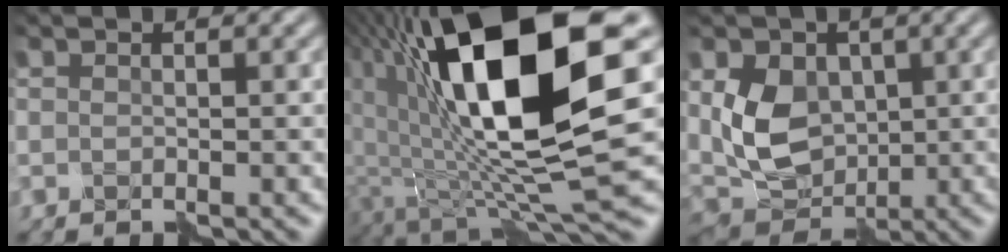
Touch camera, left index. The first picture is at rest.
{"total": 15.9, "force": [4.3, 5.4, 14.3], "torque": [-0.243, -0.012, 0.071]}
{"total": 5.7, "force": [0.7, 4.3, 3.7], "torque": [-0.072, -0.006, 0.013]}